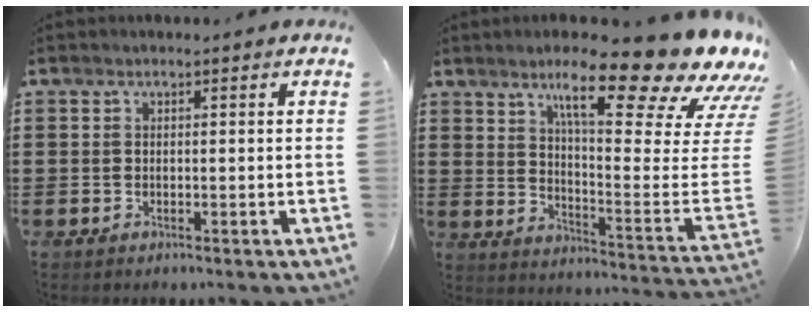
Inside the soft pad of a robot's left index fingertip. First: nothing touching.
{"total": 17.1, "force": [12.2, 2.2, 11.7], "torque": [-0.196, -0.083, 0.194]}